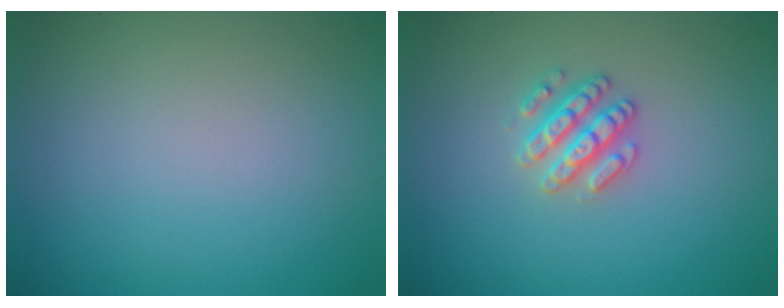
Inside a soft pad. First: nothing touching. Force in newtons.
{"total": 2.6, "press": 2.6, "slide": 0.3}